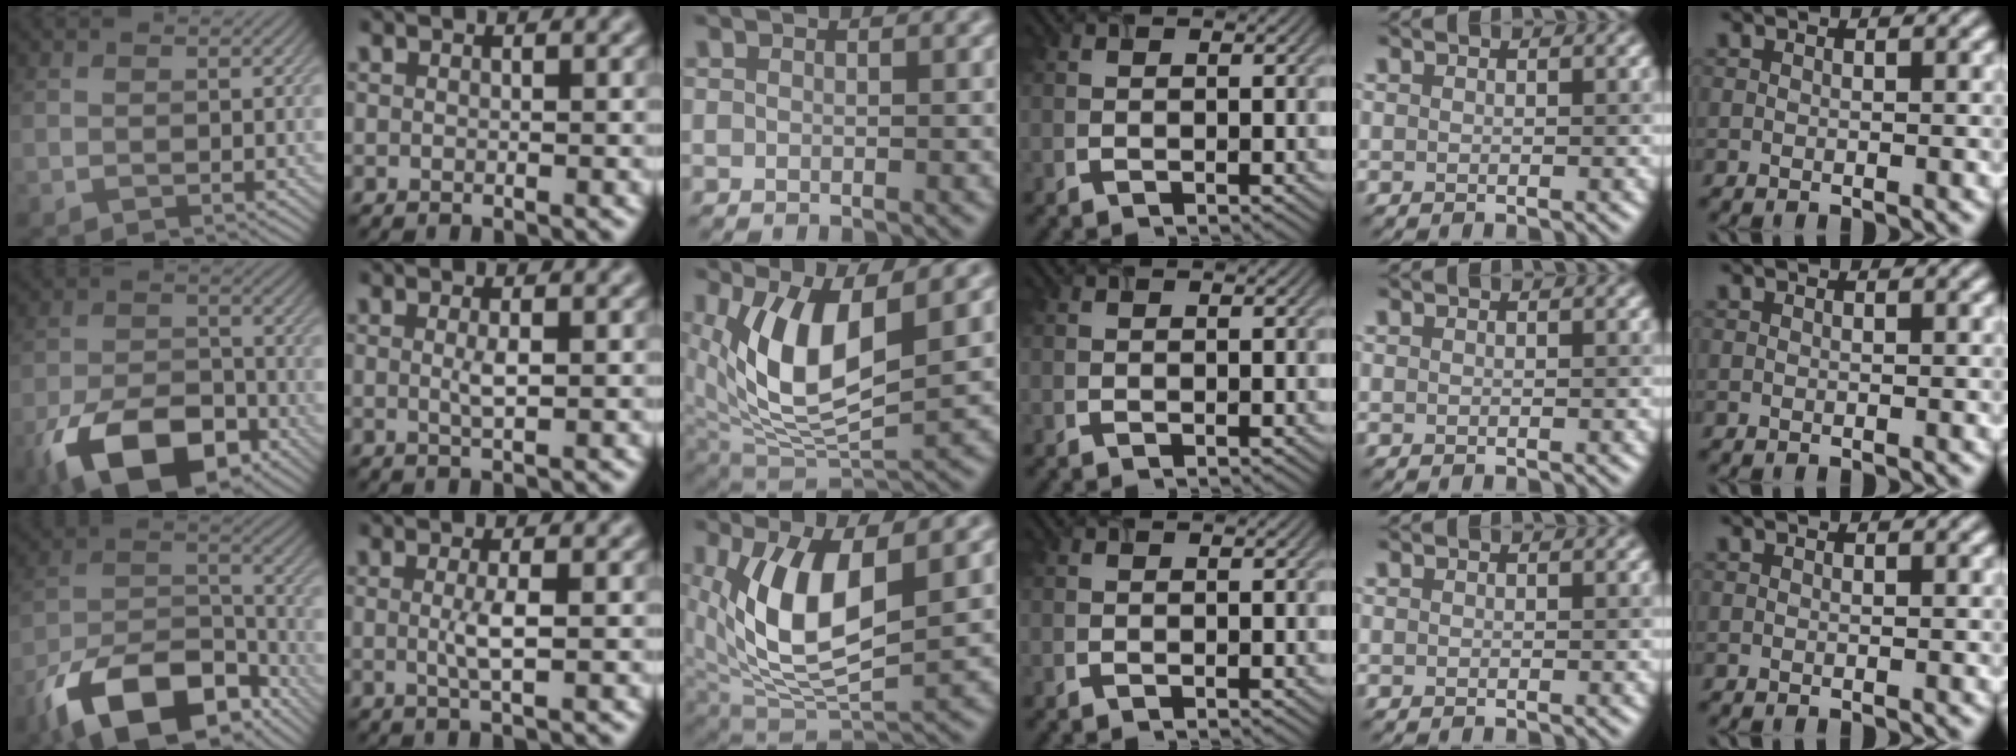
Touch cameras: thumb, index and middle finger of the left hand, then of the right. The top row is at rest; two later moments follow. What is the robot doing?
{"motion": "lift_and_place", "object": "timer"}